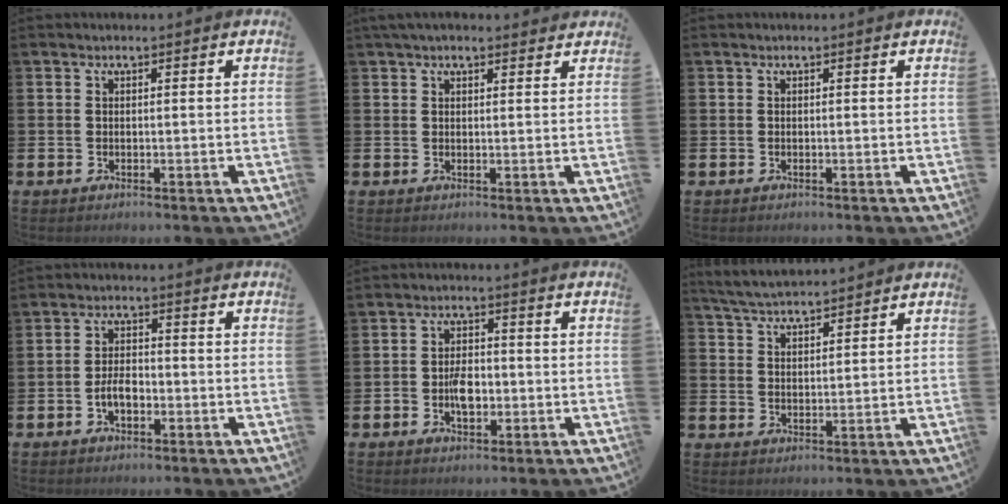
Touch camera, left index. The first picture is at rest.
{"total": 2.1, "force": [1.9, 0.7, 0.7], "torque": [-0.014, 0.002, 0.034]}
{"total": 0.0}
{"total": 3.2, "force": [-1.1, 1.8, 2.5], "torque": [-0.030, 0.000, -0.025]}
{"total": 4.1, "force": [-0.9, 2.5, 3.1], "torque": [-0.042, 0.001, -0.021]}
{"total": 4.4, "force": [4.4, 0.2, 0.5], "torque": [-0.030, -0.019, 0.080]}